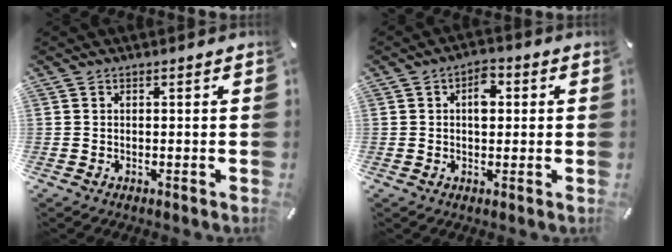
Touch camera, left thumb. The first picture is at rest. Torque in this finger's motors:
{"motor_torque": [1.09, 1.37, 0.65, -0.54, 0.29]}